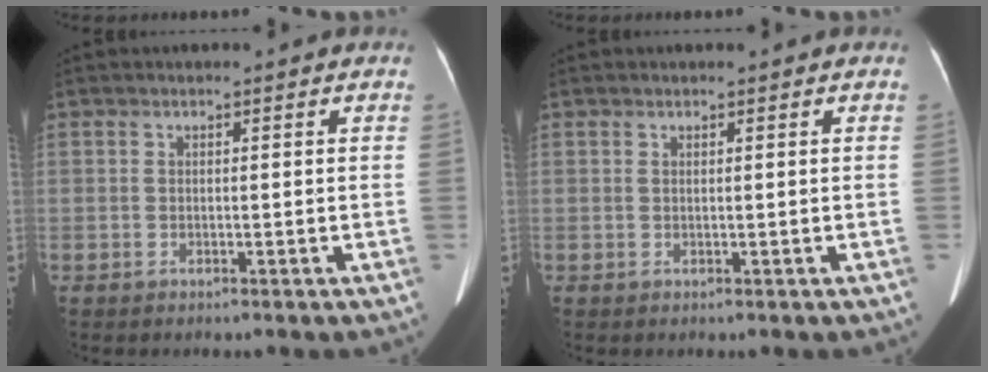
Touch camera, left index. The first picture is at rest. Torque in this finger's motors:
{"motor_torque": [-0.12, -0.03, -0.04, -0.01]}